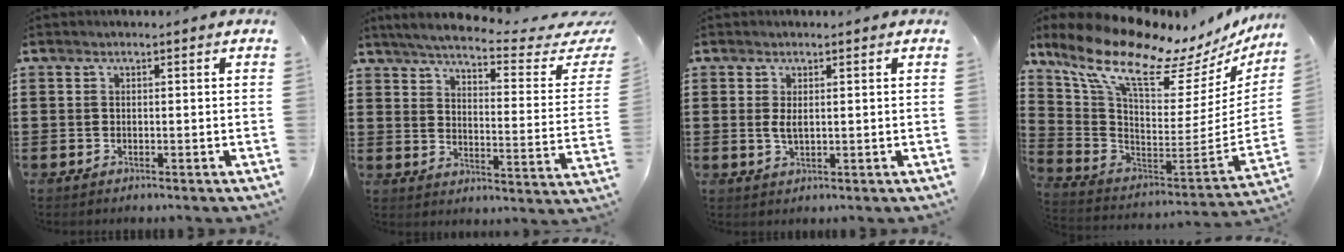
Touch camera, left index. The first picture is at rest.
{"total": 5.2, "force": [4.2, -0.6, 3.0], "torque": [-0.077, -0.035, 0.066]}
{"total": 2.0, "force": [0.4, 0.7, 1.8], "torque": [-0.044, -0.001, 0.004]}
{"total": 12.4, "force": [9.9, 2.4, 7.1], "torque": [-0.170, -0.079, 0.164]}